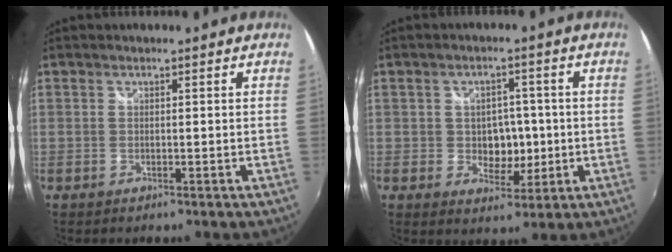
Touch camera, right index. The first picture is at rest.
{"total": 6.0, "force": [-0.5, 4.7, 3.8], "torque": [-0.061, 0.002, -0.001]}